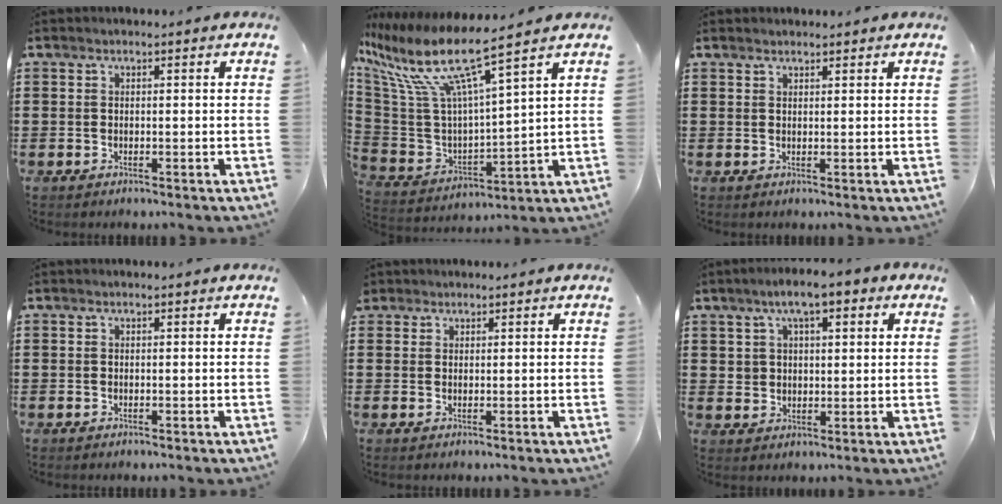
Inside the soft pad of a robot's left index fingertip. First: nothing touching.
{"total": 11.3, "force": [7.3, 1.6, 8.4], "torque": [-0.193, -0.050, 0.117]}
{"total": 1.2, "force": [1.1, 0.2, 0.2], "torque": [-0.006, 0.001, 0.022]}
{"total": 0.0}
{"total": 1.3, "force": [1.1, 0.7, 0.0], "torque": [-0.003, 0.004, 0.022]}
{"total": 6.4, "force": [4.2, 2.9, 3.9], "torque": [-0.090, 0.003, 0.073]}